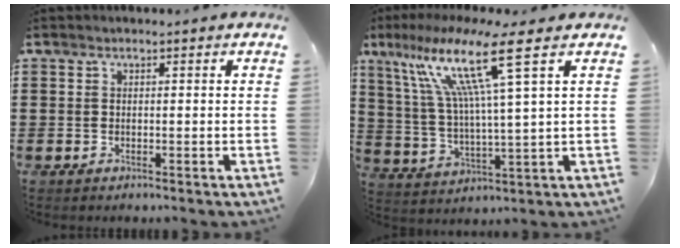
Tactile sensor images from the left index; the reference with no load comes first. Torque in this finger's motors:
{"motor_torque": [1.22, -0.92, 0.93, 0.21]}